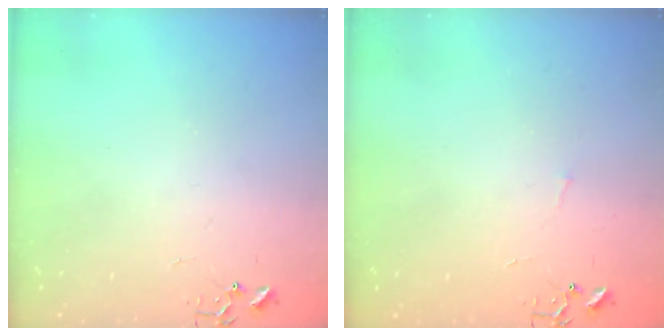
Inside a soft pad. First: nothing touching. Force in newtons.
{"total": 2.8, "press": 2.8, "slide": 0.3}